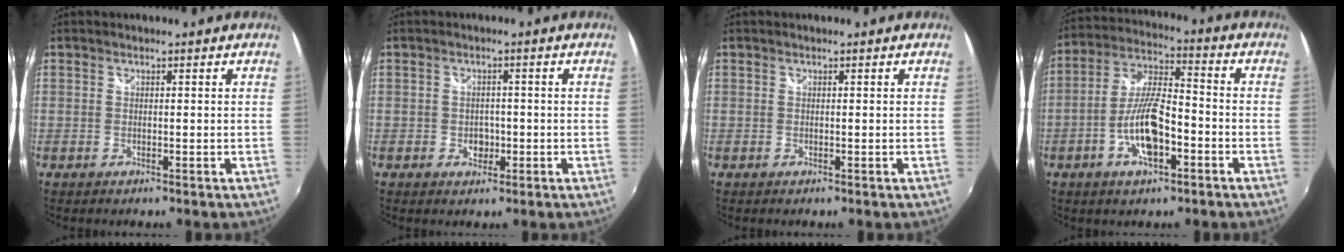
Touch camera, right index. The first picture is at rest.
{"total": 2.7, "force": [-0.8, 2.3, 1.1], "torque": [-0.019, 0.002, -0.010]}
{"total": 0.0}
{"total": 11.4, "force": [-4.5, 3.8, 9.7], "torque": [-0.201, 0.004, -0.081]}